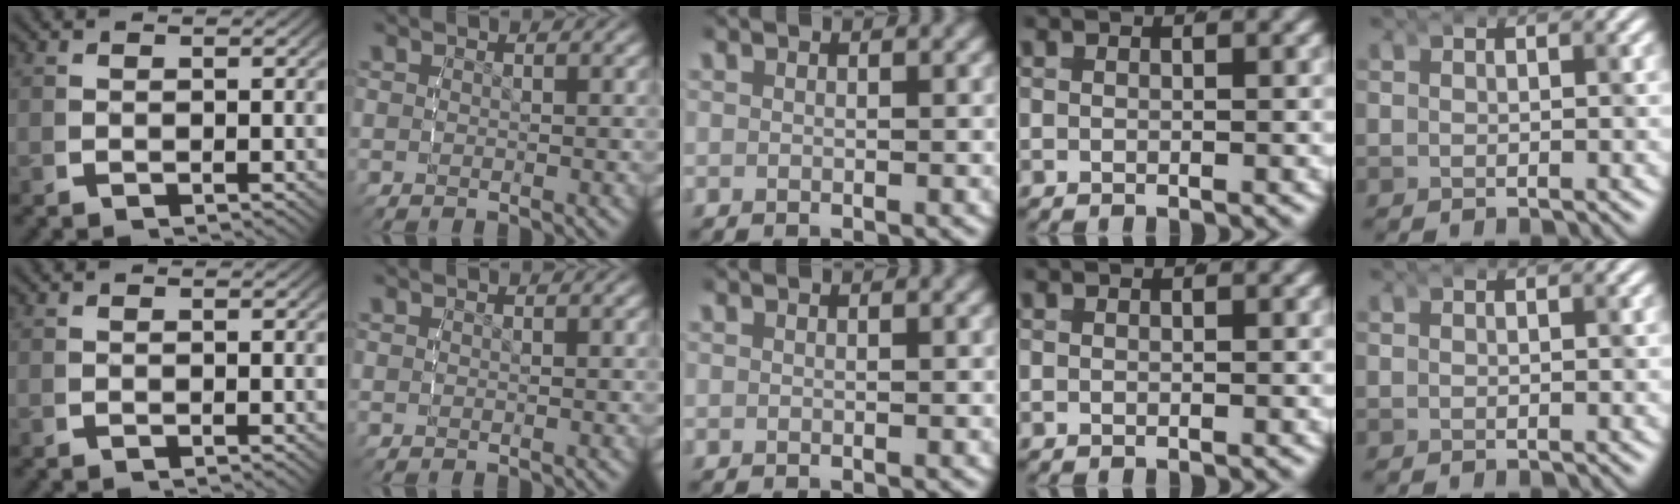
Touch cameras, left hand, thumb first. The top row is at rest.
{}